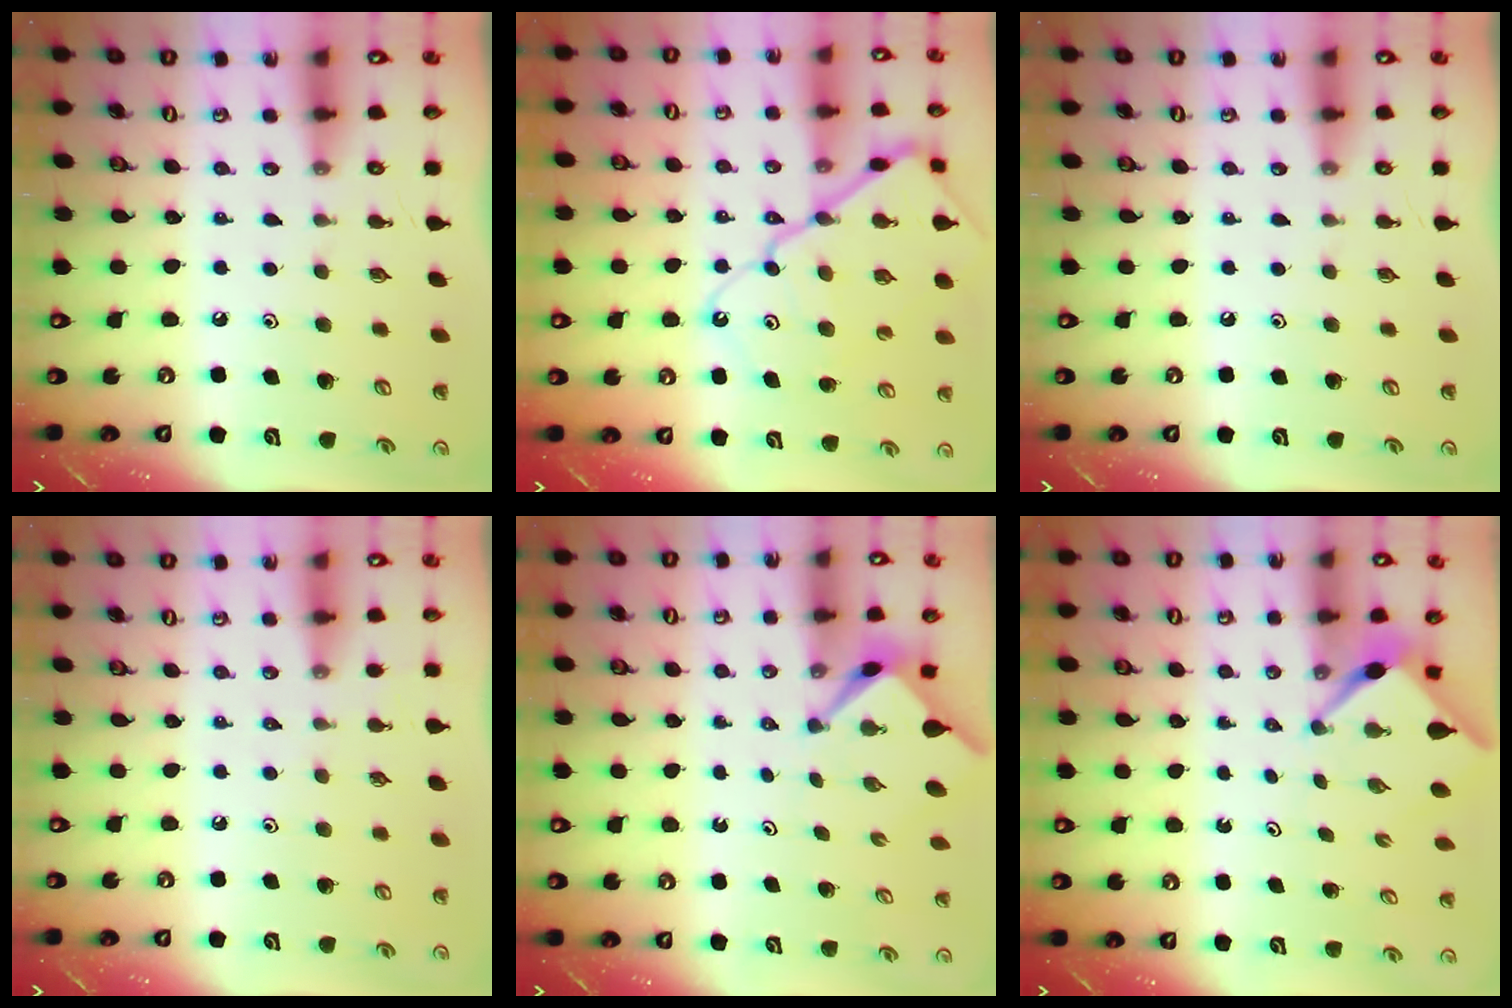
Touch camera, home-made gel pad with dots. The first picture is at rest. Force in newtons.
{"total": 15.5, "press": 15.4, "slide": 1.4}
{"total": 0.0}
{"total": 0.6, "press": 0.6, "slide": 0.2}
{"total": 3.0, "press": 3.0, "slide": 0.3}
{"total": 2.8, "press": 2.8, "slide": 0.3}